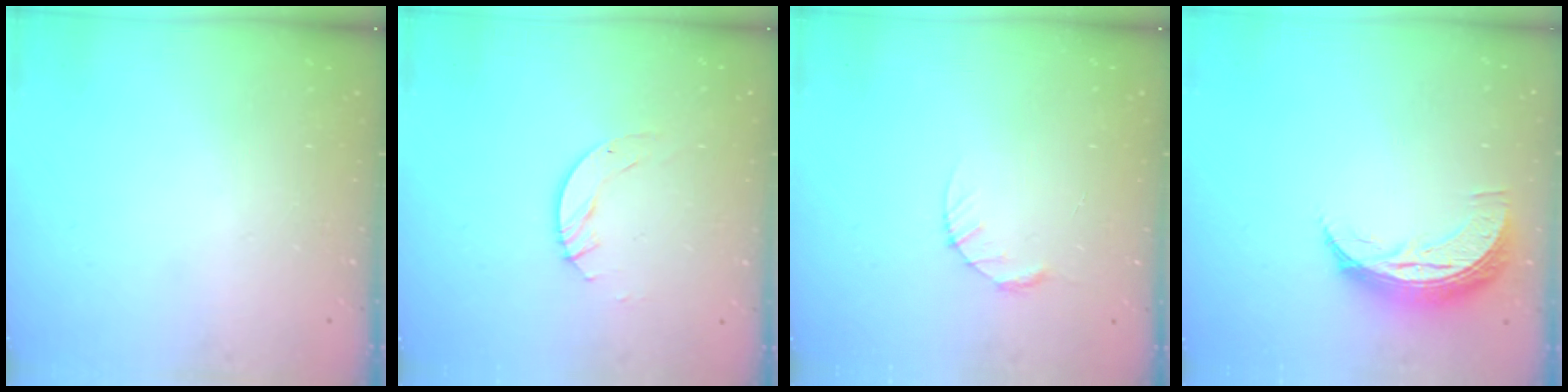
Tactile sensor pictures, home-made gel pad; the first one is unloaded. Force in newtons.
{"total": 4.0, "press": 4.0, "slide": 0.3}
{"total": 3.7, "press": 3.6, "slide": 0.4}
{"total": 8.7, "press": 8.7, "slide": 0.7}